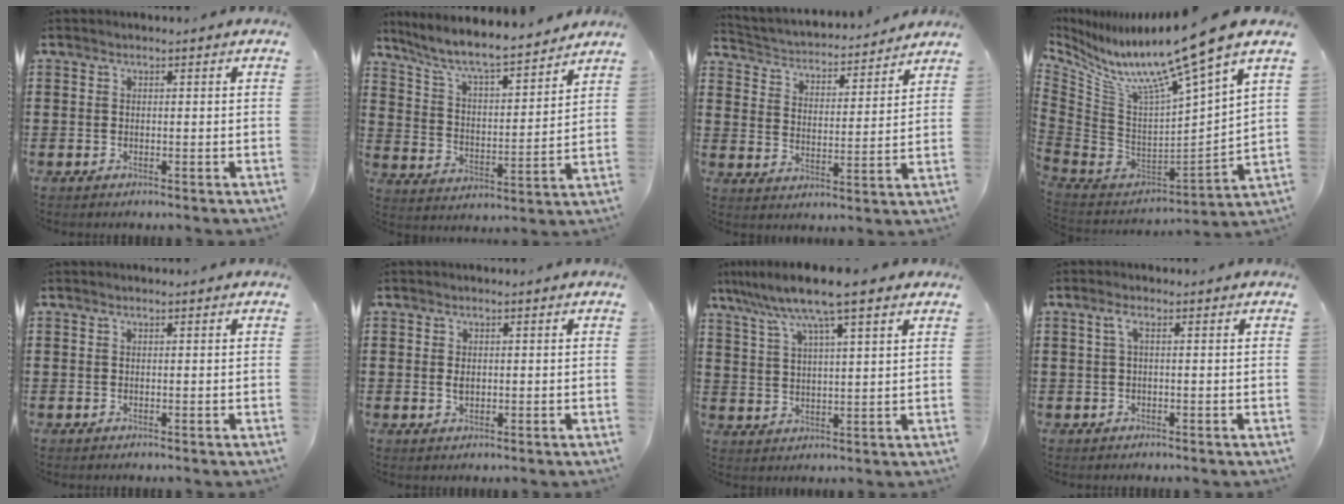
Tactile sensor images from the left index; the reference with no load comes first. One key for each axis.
{"total": 7.5, "fx": 6.7, "fy": 0.6, "fz": 3.4, "tx": -0.093, "ty": -0.041, "tz": 0.111}
{"total": 2.9, "fx": 2.9, "fy": 0.3, "fz": 0.0, "tx": -0.022, "ty": -0.030, "tz": 0.040}
{"total": 10.8, "fx": 8.2, "fy": -1.8, "fz": 6.8, "tx": -0.157, "ty": -0.075, "tz": 0.124}
{"total": 0.0}
{"total": 1.3, "fx": 0.1, "fy": 0.9, "fz": 1.0, "tx": -0.022, "ty": 0.004, "tz": 0.000}
{"total": 8.9, "fx": 6.7, "fy": 0.4, "fz": 5.9, "tx": -0.132, "ty": -0.017, "tz": 0.116}
{"total": 1.8, "fx": 0.1, "fy": 0.3, "fz": 1.8, "tx": -0.036, "ty": 0.002, "tz": 0.001}